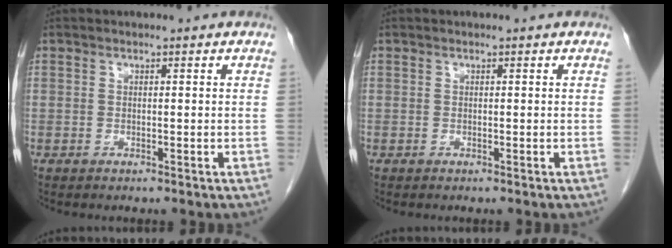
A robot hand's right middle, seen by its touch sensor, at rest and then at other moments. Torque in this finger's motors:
{"motor_torque": [0.02, -0.02, 0.00, 0.00]}